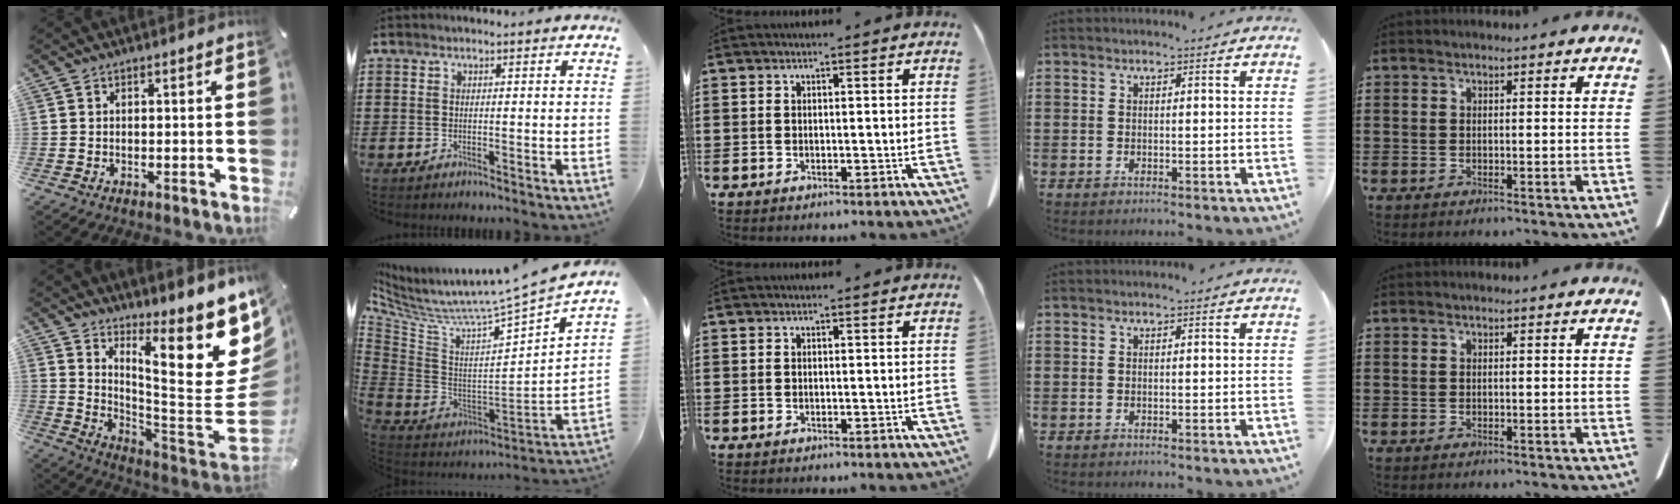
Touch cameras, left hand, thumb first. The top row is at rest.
{"thumb": {"total": 20.8, "force": [10.7, 7.4, 16.2], "torque": [-0.203, -0.110, 0.175]}, "index": {"total": 5.7, "force": [4.7, -0.6, 3.2], "torque": [-0.084, -0.059, 0.065]}}